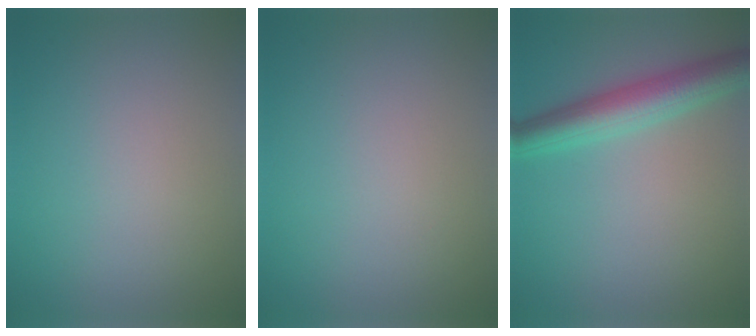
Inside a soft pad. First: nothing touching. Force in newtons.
{"total": 0.0}
{"total": 5.1, "press": 5.1, "slide": 0.0}